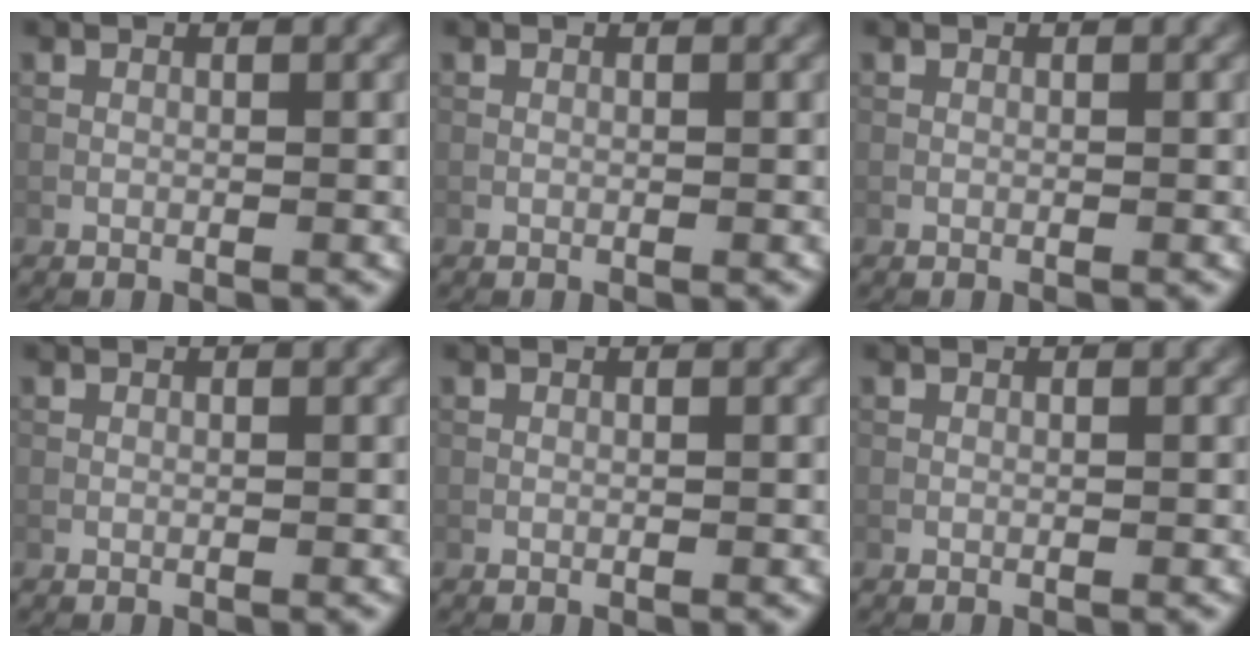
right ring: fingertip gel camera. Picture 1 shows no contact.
{"total": 0.0}
{"total": 0.0}
{"total": 0.0}
{"total": 0.0}
{"total": 0.0}